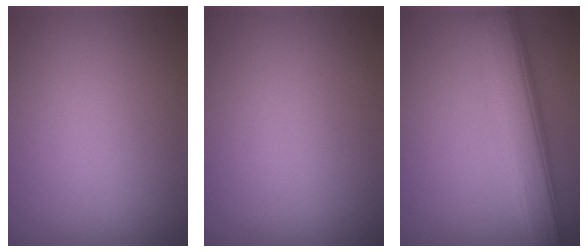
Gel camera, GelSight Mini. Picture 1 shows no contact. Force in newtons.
{"total": 0.0}
{"total": 6.7, "press": 6.7, "slide": 0.2}